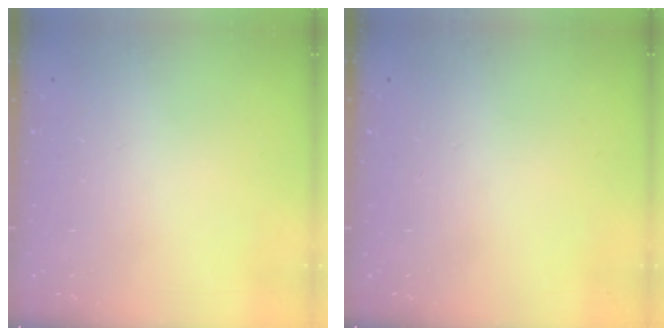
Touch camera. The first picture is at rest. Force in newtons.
{"total": 0.0}